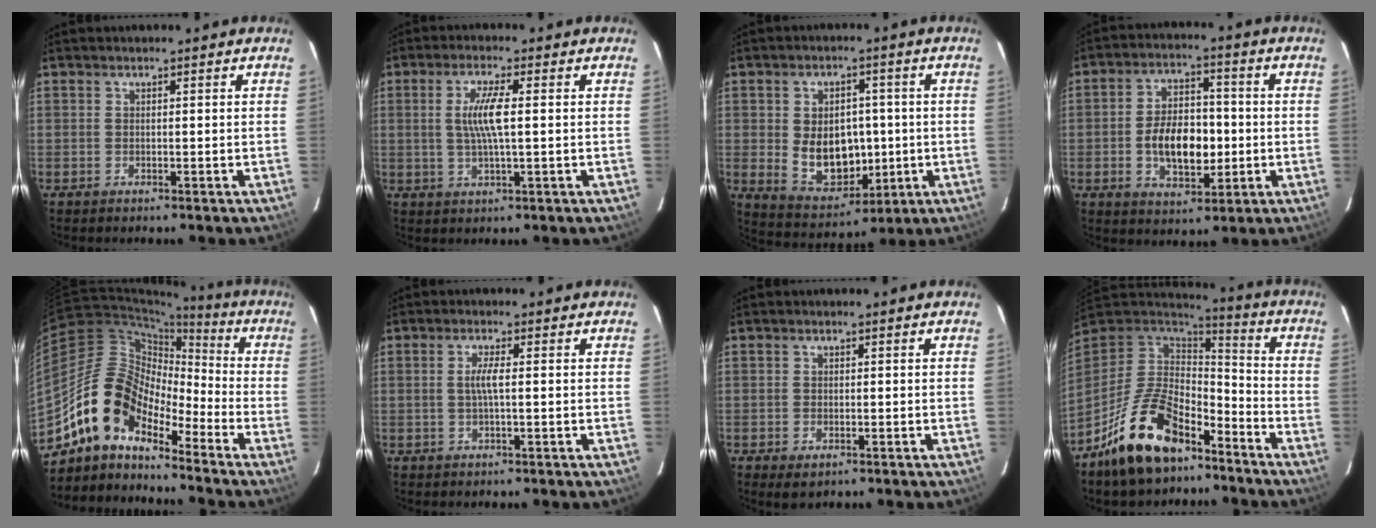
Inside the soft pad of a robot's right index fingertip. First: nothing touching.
{"total": 6.2, "force": [0.5, 0.7, 6.1], "torque": [-0.115, -0.001, 0.011]}
{"total": 11.3, "force": [-0.5, 8.4, 7.6], "torque": [-0.151, -0.005, 0.019]}
{"total": 11.4, "force": [-2.0, 6.5, 9.2], "torque": [-0.171, 0.014, -0.025]}
{"total": 12.6, "force": [-9.9, 5.5, 5.6], "torque": [-0.094, 0.026, -0.201]}
{"total": 2.5, "force": [-0.1, -0.1, 2.5], "torque": [-0.049, 0.001, -0.003]}
{"total": 2.1, "force": [-1.0, 1.3, 1.3], "torque": [-0.023, -0.007, -0.016]}
{"total": 22.5, "force": [-13.6, 11.6, 13.7], "torque": [-0.287, 0.006, -0.228]}